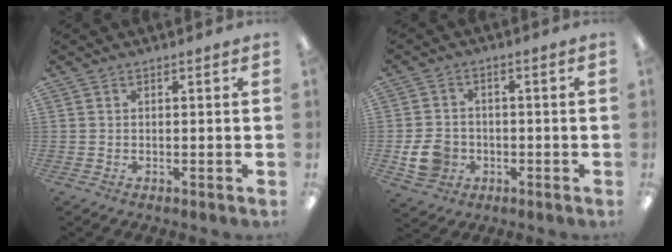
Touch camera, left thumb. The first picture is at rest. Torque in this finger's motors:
{"motor_torque": [-0.16, 0.22, 0.03, 0.00, 0.02]}